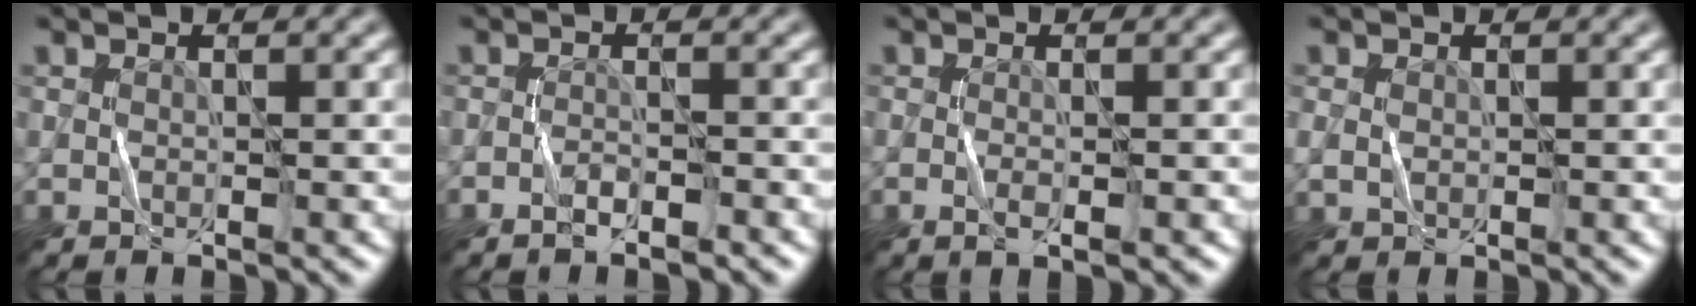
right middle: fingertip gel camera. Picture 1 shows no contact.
{"total": 1.3, "force": [-1.1, 0.2, 0.6], "torque": [-0.012, 0.005, -0.020]}
{"total": 1.5, "force": [-0.6, 0.2, 1.4], "torque": [-0.030, 0.002, -0.010]}
{"total": 1.2, "force": [0.1, 0.9, 0.7], "torque": [-0.021, 0.002, 0.003]}